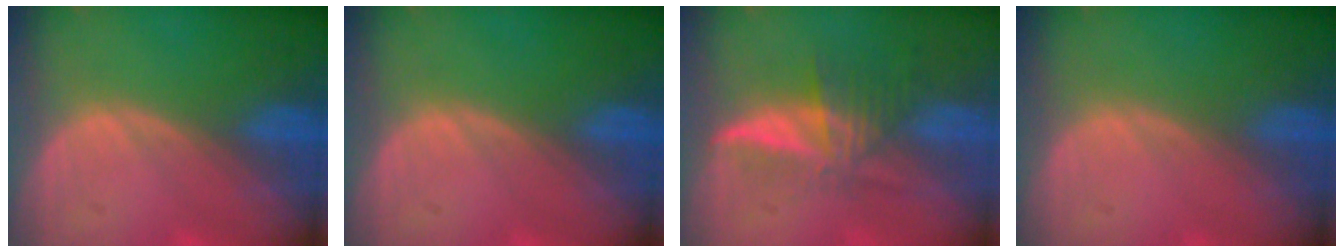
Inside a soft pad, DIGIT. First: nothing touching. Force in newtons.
{"total": 0.0}
{"total": 5.8, "press": 5.3, "slide": 2.5}
{"total": 0.0}